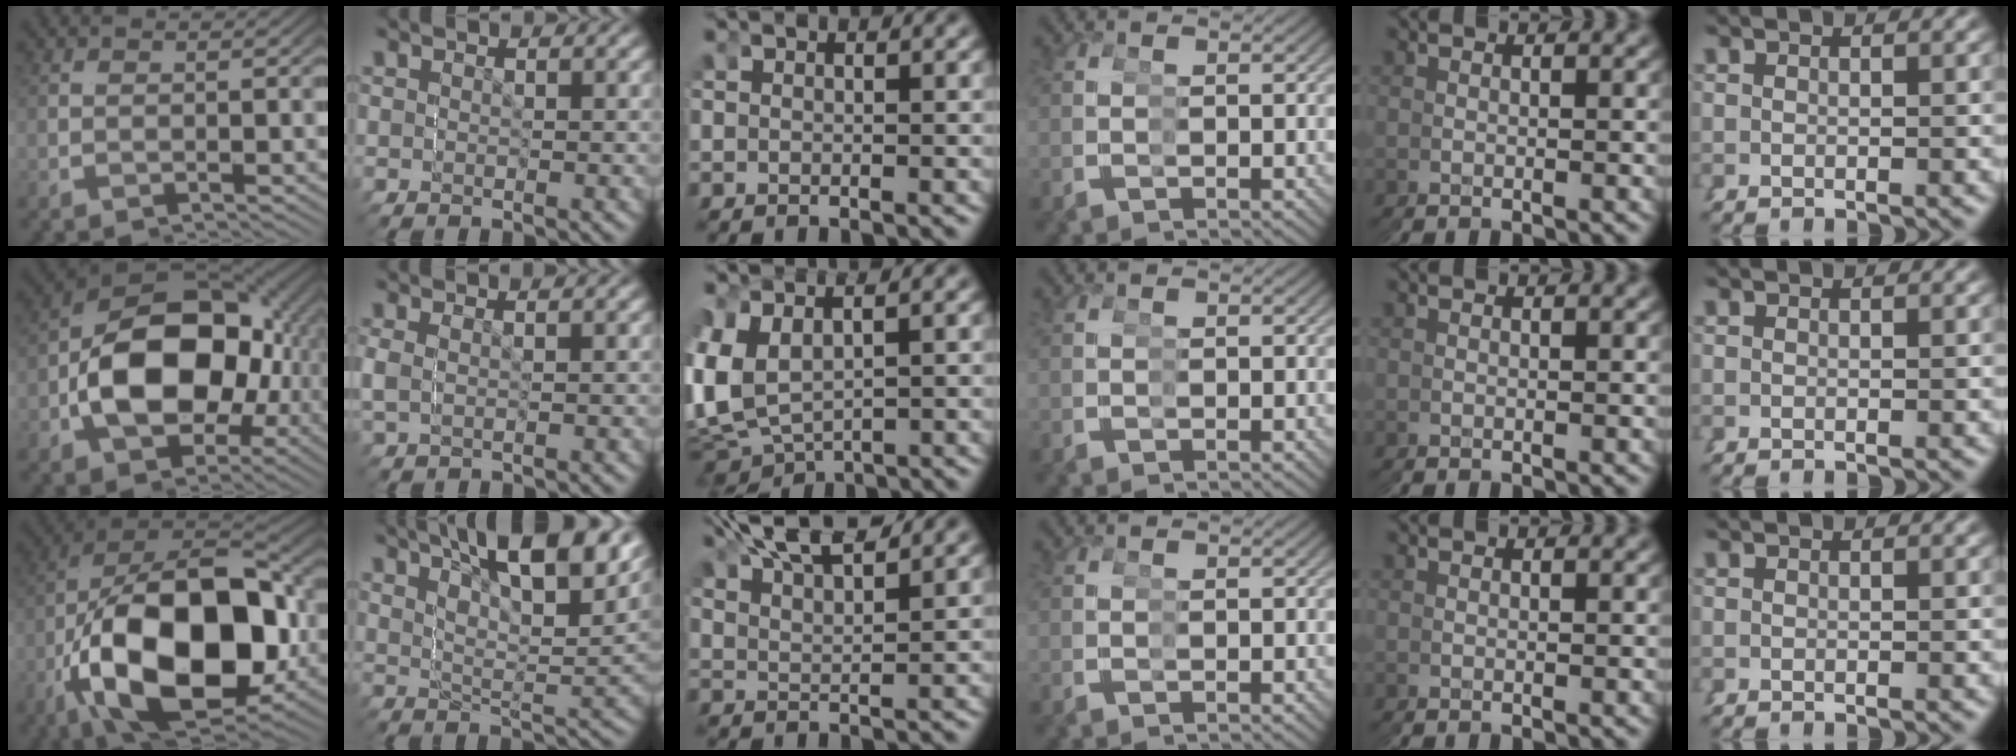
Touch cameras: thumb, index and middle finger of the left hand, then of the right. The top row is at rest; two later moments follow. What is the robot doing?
{"motion": "grasp_and_lifting", "object": "screwdriver"}